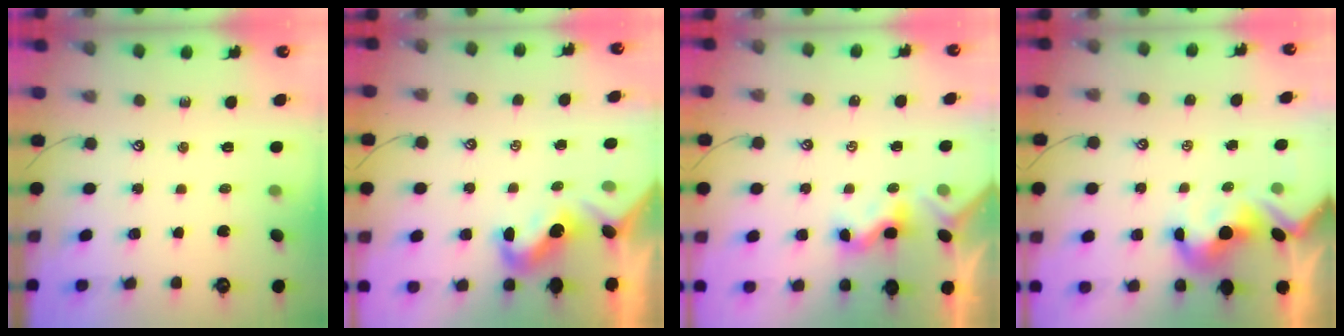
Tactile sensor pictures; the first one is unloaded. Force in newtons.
{"total": 2.0, "press": 2.0, "slide": 0.4}
{"total": 2.2, "press": 2.2, "slide": 0.3}
{"total": 4.5, "press": 4.5, "slide": 0.9}